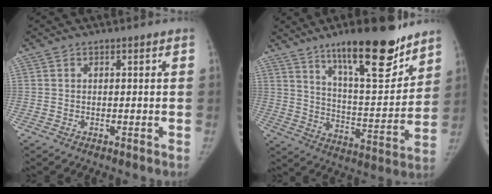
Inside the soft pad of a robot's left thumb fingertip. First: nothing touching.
{"total": 20.6, "force": [14.1, 5.6, 13.9], "torque": [-0.173, -0.085, 0.227]}